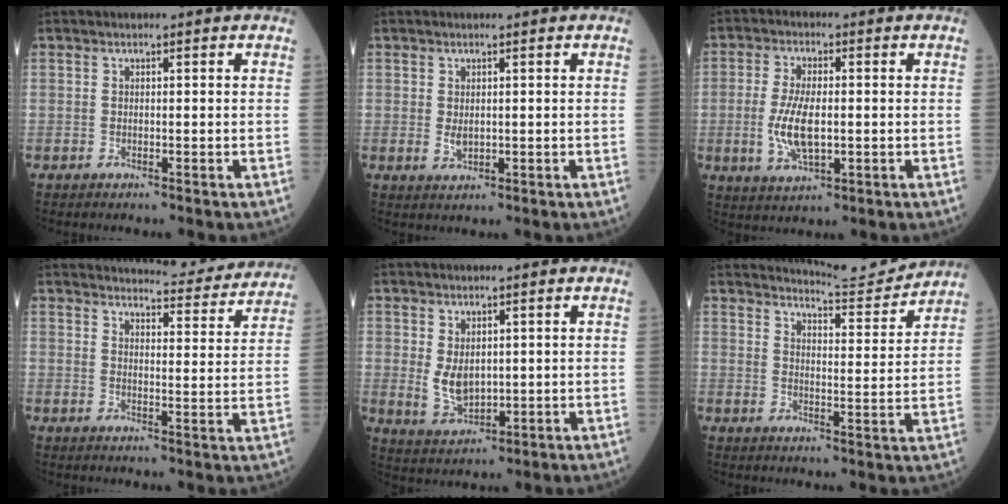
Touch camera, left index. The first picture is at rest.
{"total": 1.7, "force": [0.2, 1.1, 1.4], "torque": [-0.028, -0.005, 0.009]}
{"total": 7.2, "force": [-0.9, 2.6, 6.7], "torque": [-0.145, -0.005, -0.013]}
{"total": 12.0, "force": [11.7, 1.5, 2.3], "torque": [-0.022, -0.022, 0.130]}
{"total": 4.8, "force": [0.7, 3.0, 3.7], "torque": [-0.081, -0.007, 0.029]}
{"total": 7.9, "force": [7.9, -0.8, -0.2], "torque": [-0.013, -0.020, 0.112]}